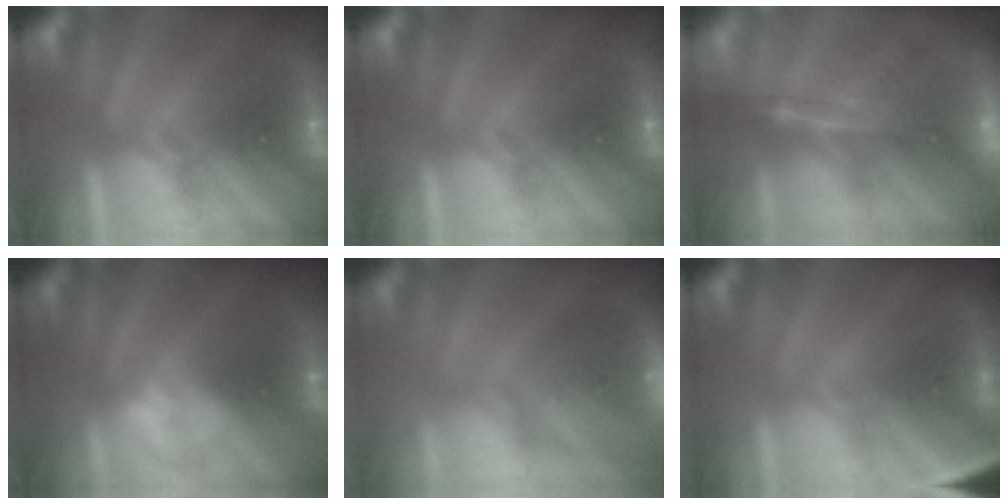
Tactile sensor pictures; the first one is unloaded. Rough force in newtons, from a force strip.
{"total": 0.0}
{"total": 5.9}
{"total": 2.2}
{"total": 9.4}
{"total": 2.7}